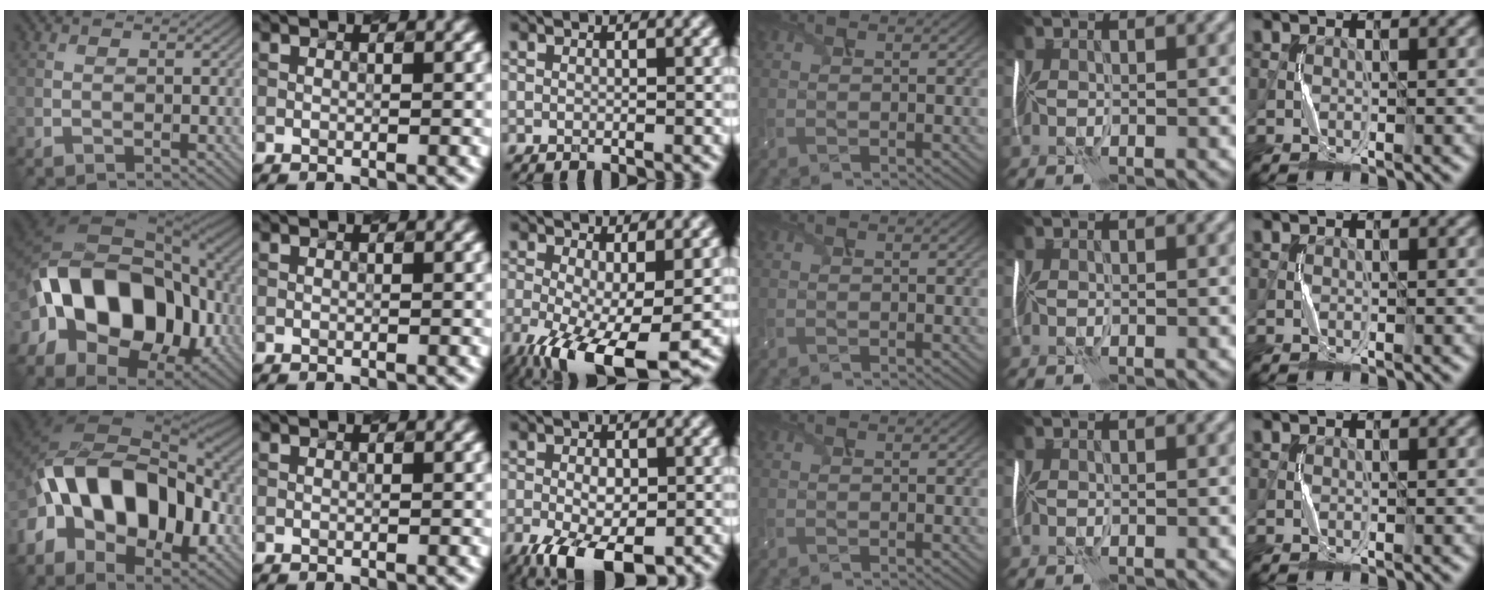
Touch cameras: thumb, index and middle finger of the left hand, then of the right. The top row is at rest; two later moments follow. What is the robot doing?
{"motion": "shake", "object": "handbell"}